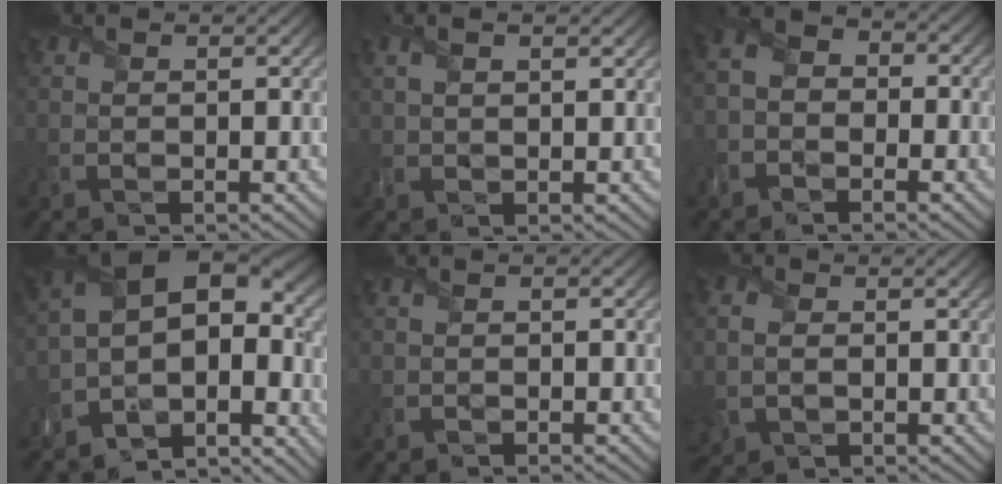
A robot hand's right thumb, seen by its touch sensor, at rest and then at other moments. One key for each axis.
{"total": 2.5, "fx": 1.2, "fy": 0.7, "fz": 2.0, "tx": -0.042, "ty": 0.003, "tz": 0.029}
{"total": 4.0, "fx": -2.2, "fy": 2.9, "fz": 1.7, "tx": -0.031, "ty": 0.002, "tz": -0.051}
{"total": 14.1, "fx": -3.3, "fy": 8.0, "fz": 11.1, "tx": -0.179, "ty": -0.017, "tz": -0.033}
{"total": 0.8, "fx": -0.8, "fy": 0.0, "fz": 0.0, "tx": 0.003, "ty": -0.001, "tz": -0.016}
{"total": 3.7, "fx": -0.4, "fy": 2.8, "fz": 2.4, "tx": -0.084, "ty": -0.001, "tz": 0.000}